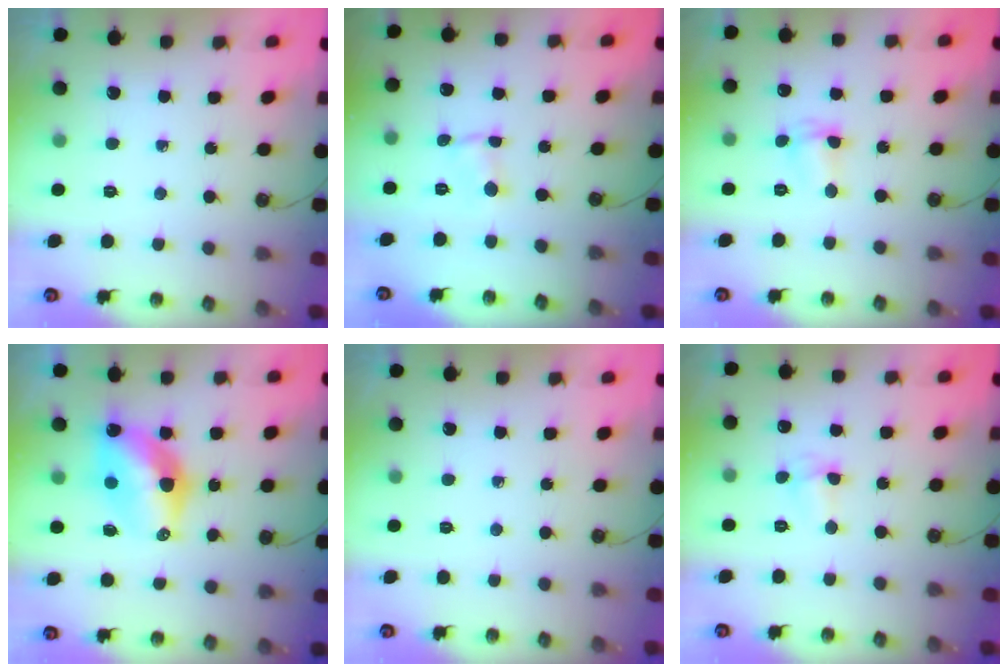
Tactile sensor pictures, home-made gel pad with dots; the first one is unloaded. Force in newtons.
{"total": 0.6, "press": 0.6, "slide": 0.1}
{"total": 2.6, "press": 2.6, "slide": 0.4}
{"total": 11.3, "press": 11.3, "slide": 1.0}
{"total": 0.0}
{"total": 3.2, "press": 3.1, "slide": 0.7}